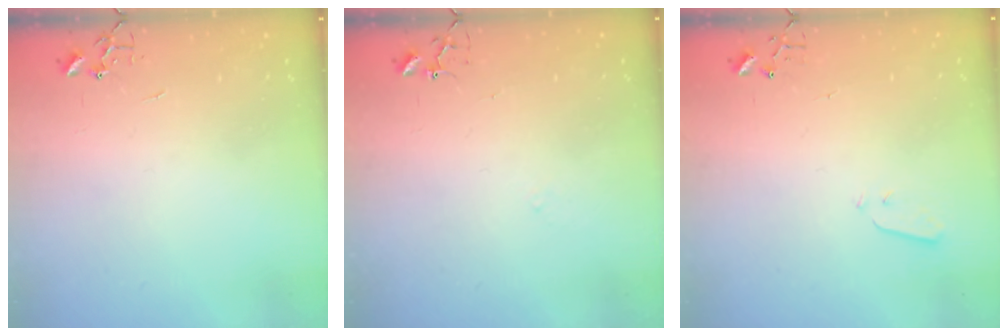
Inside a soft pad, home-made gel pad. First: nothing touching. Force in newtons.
{"total": 5.7, "press": 5.6, "slide": 0.7}
{"total": 3.3, "press": 3.2, "slide": 0.7}